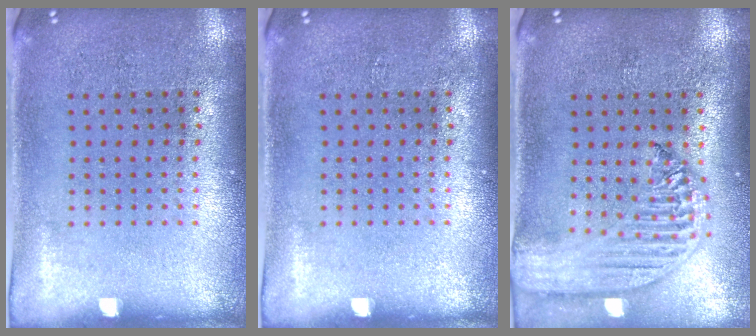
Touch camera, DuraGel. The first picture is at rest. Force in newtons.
{"total": 0.0}
{"total": 2.6, "press": 2.1, "slide": 1.4}